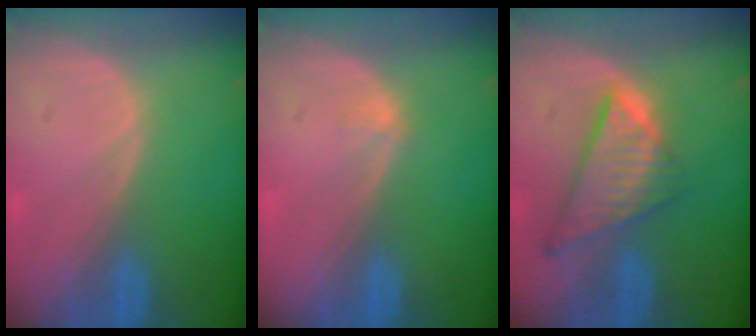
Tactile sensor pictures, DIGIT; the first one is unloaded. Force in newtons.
{"total": 0.8, "press": 0.6, "slide": 0.5}
{"total": 8.6, "press": 7.3, "slide": 4.5}